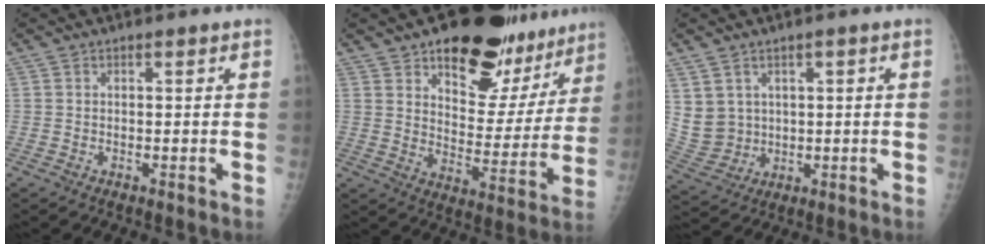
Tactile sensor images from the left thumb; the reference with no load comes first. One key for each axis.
{"total": 21.7, "fx": 14.8, "fy": 11.2, "fz": 11.3, "tx": -0.096, "ty": -0.077, "tz": 0.206}
{"total": 6.9, "fx": 2.1, "fy": 6.3, "fz": 2.0, "tx": -0.021, "ty": -0.011, "tz": 0.060}